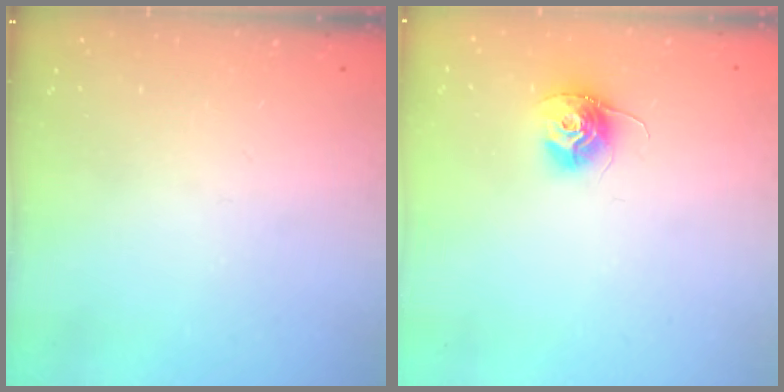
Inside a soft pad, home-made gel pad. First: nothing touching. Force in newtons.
{"total": 11.2, "press": 11.2, "slide": 0.7}